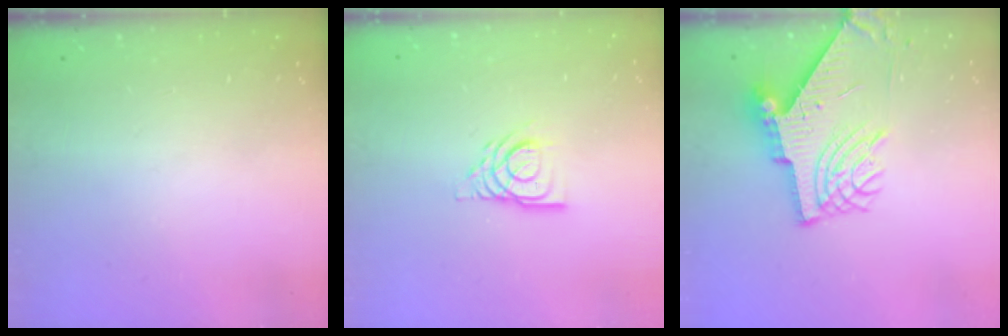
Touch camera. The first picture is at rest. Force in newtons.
{"total": 9.8, "press": 9.7, "slide": 1.2}
{"total": 9.7, "press": 9.7, "slide": 1.0}